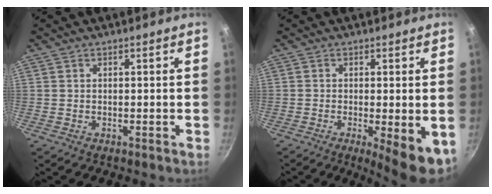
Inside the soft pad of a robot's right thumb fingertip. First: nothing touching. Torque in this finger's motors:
{"motor_torque": [0.53, 0.58, 0.25, -0.33, 0.10]}